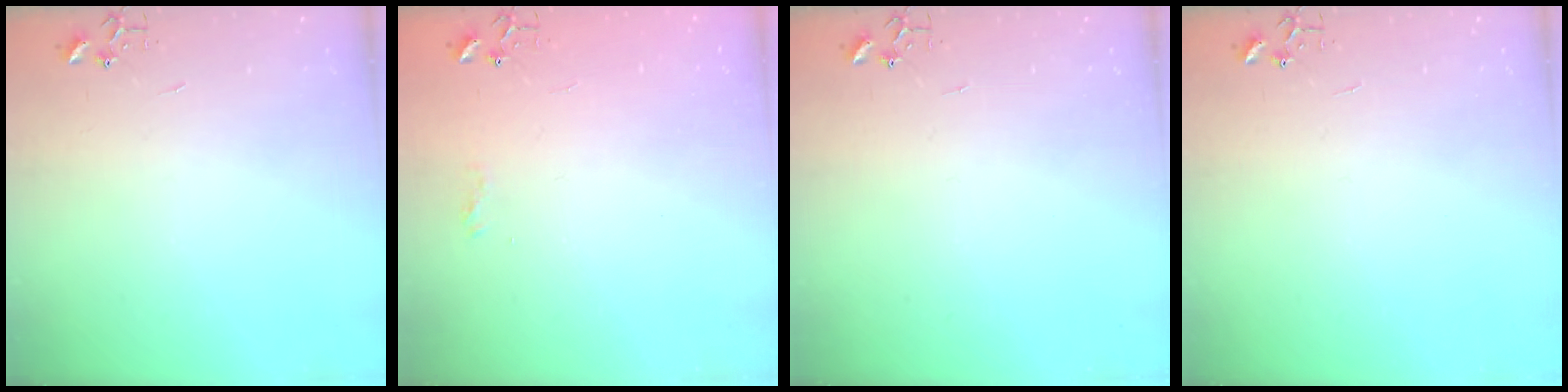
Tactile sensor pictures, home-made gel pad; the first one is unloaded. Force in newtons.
{"total": 5.9, "press": 5.9, "slide": 0.8}
{"total": 0.0}
{"total": 0.0}